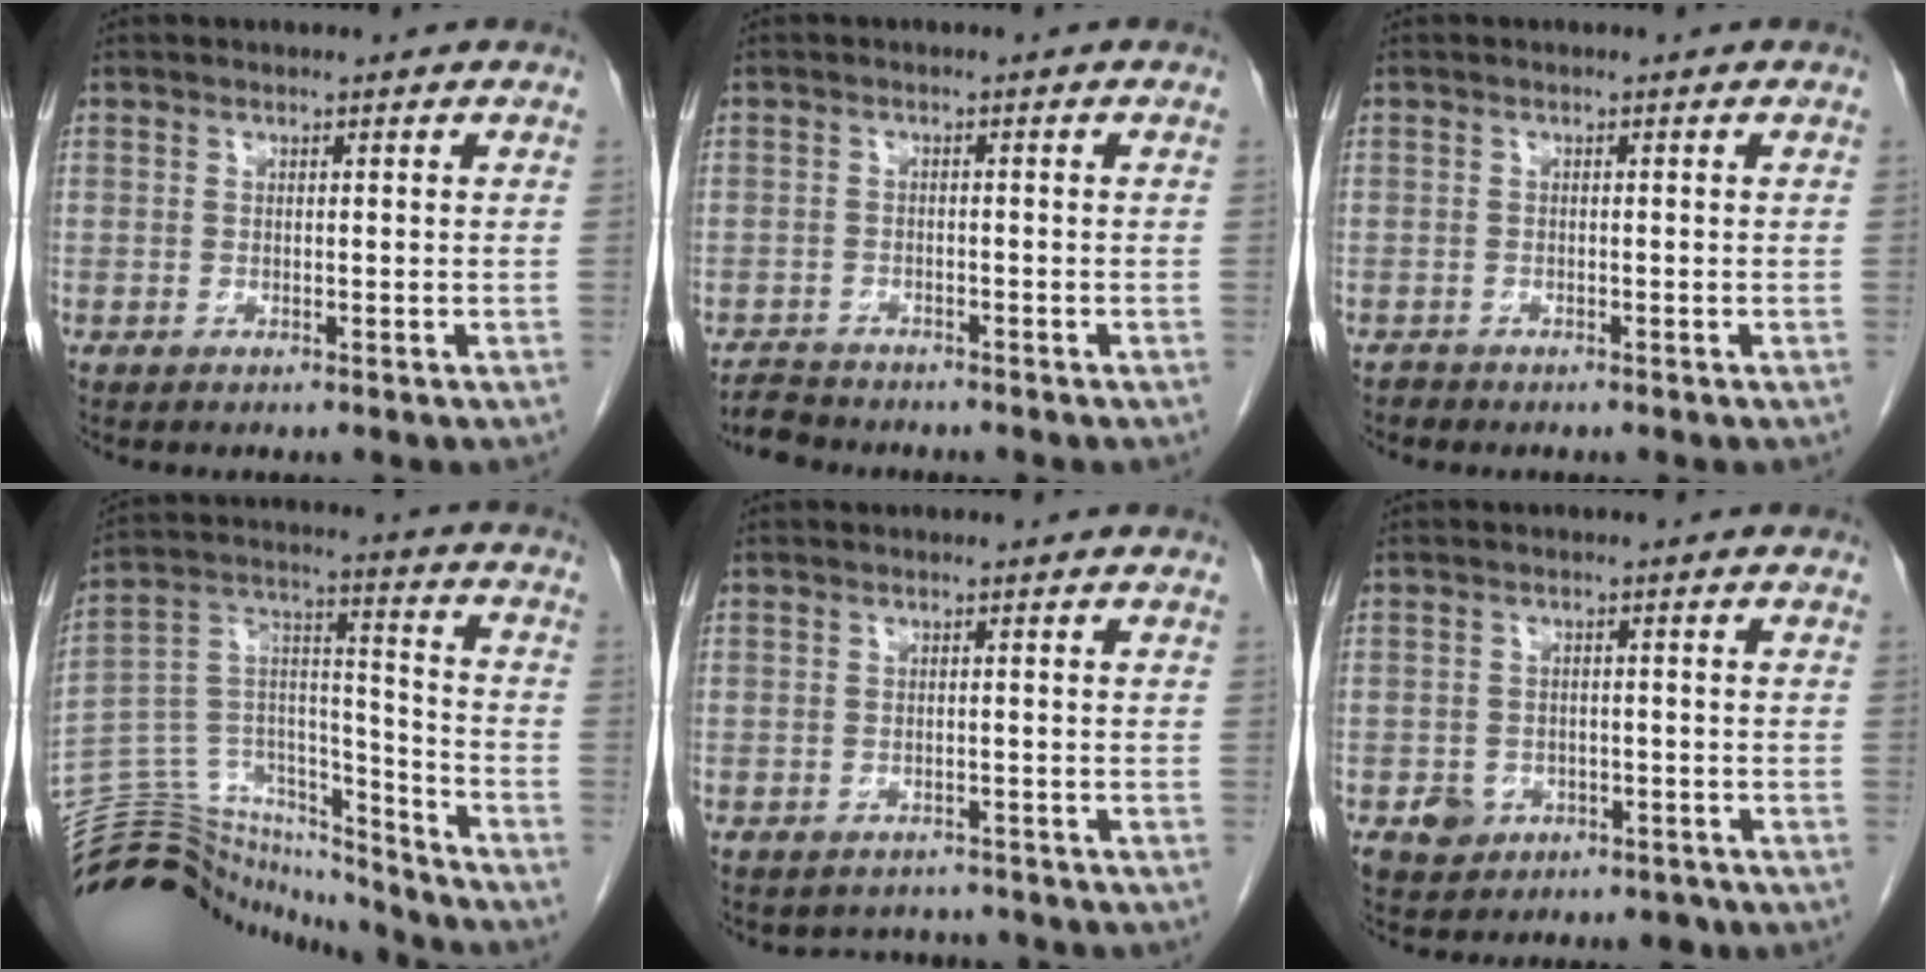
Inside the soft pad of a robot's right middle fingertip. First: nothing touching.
{"total": 3.5, "force": [-3.4, 0.8, 0.1], "torque": [-0.006, -0.011, -0.062]}
{"total": 0.8, "force": [-0.7, 0.3, -0.1], "torque": [-0.005, 0.000, -0.017]}
{"total": 22.0, "force": [-21.0, 5.2, 4.0], "torque": [-0.099, 0.054, -0.338]}
{"total": 3.1, "force": [-2.7, 1.1, -0.9], "torque": [0.010, 0.007, -0.039]}
{"total": 4.4, "force": [-2.4, 3.6, 1.2], "torque": [-0.008, 0.010, -0.028]}